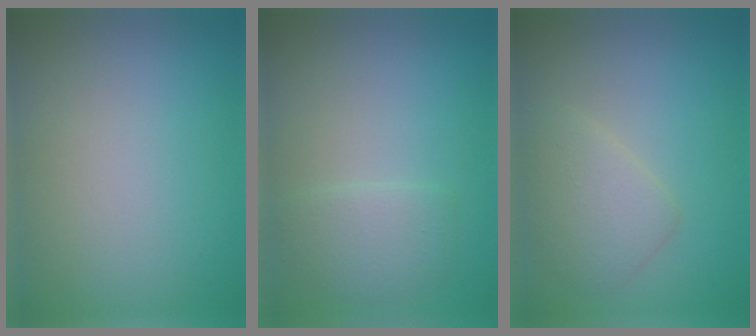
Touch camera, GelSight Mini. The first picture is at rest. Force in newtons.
{"total": 2.3, "press": 2.2, "slide": 0.1}
{"total": 2.8, "press": 2.8, "slide": 0.2}